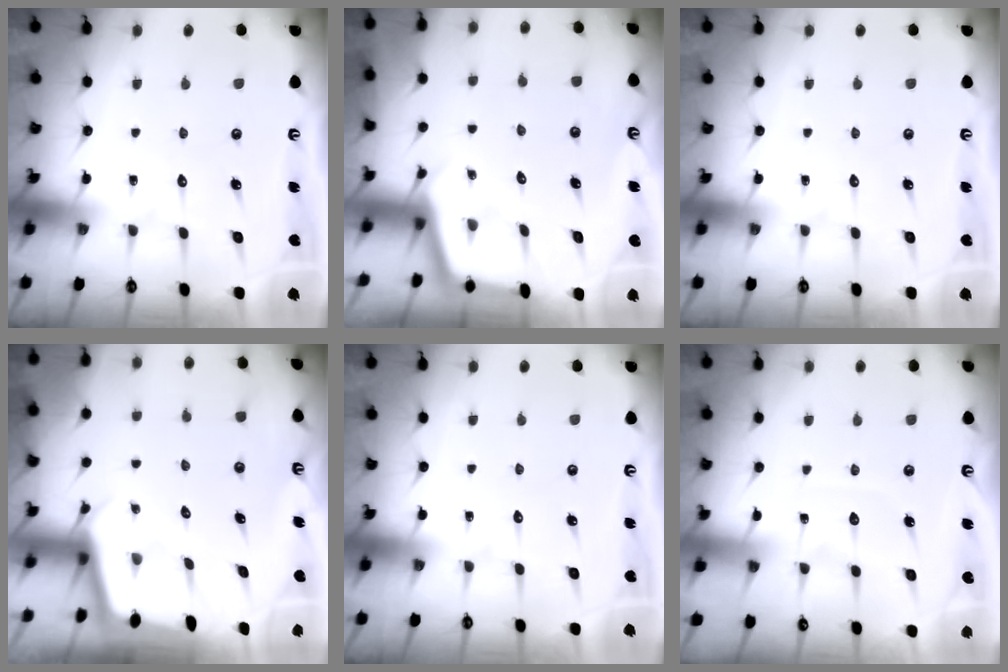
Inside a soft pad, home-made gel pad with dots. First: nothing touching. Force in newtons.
{"total": 2.4, "press": 2.4, "slide": 0.1}
{"total": 0.0}
{"total": 2.3, "press": 2.3, "slide": 0.1}
{"total": 0.0}
{"total": 4.2, "press": 4.1, "slide": 0.4}